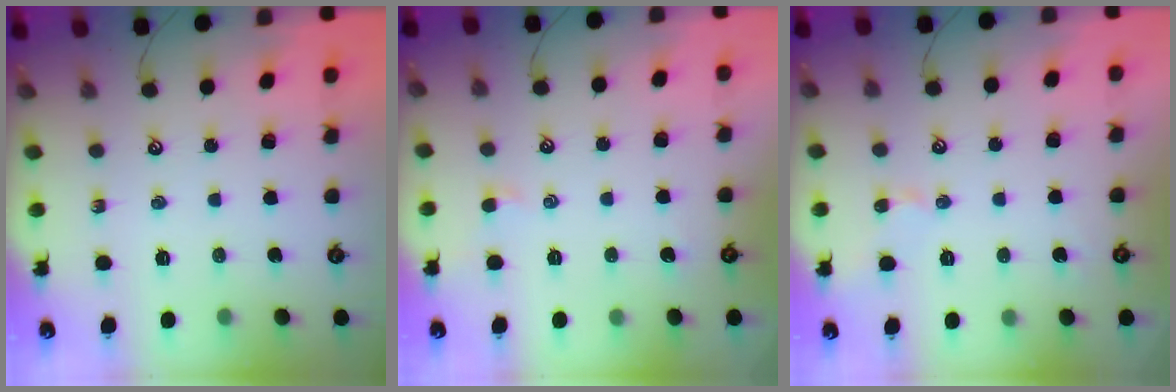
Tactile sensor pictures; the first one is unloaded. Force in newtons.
{"total": 2.0, "press": 2.0, "slide": 0.4}
{"total": 2.2, "press": 2.2, "slide": 0.3}